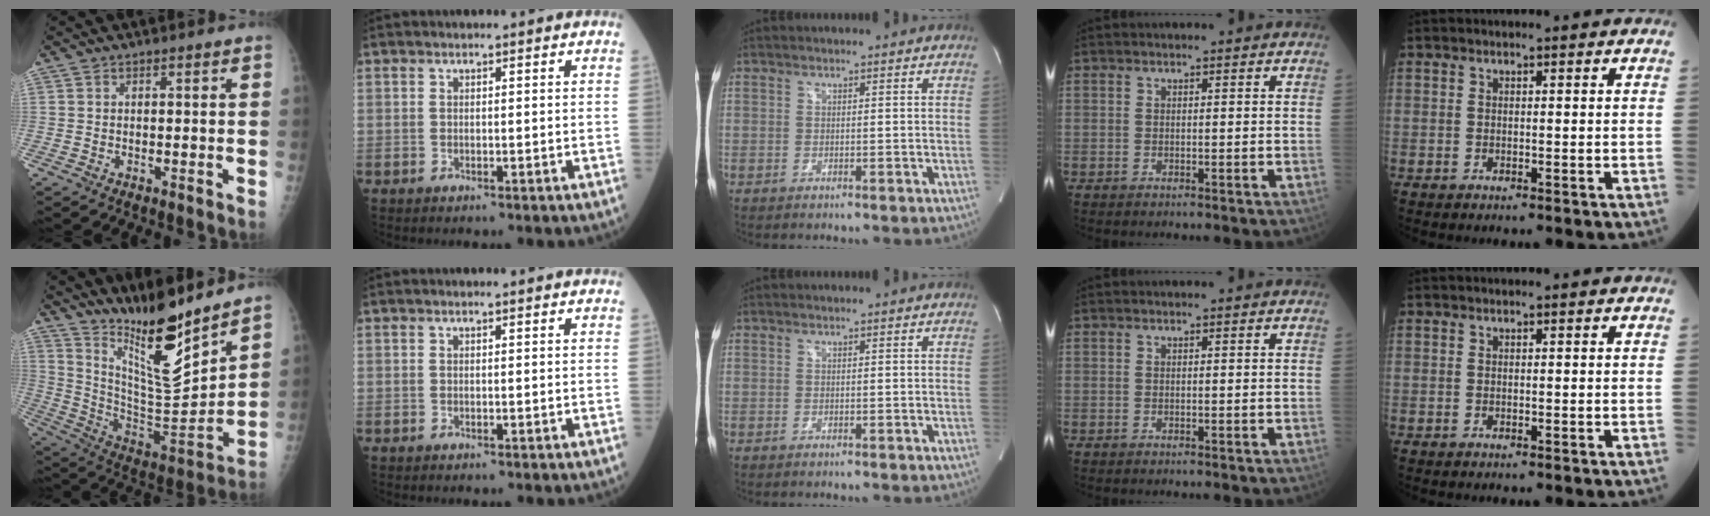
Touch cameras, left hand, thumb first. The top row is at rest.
{"thumb": {"total": 18.2, "force": [14.6, 2.5, 10.6], "torque": [-0.141, -0.107, 0.266]}, "index": {"total": 1.8, "force": [1.7, 0.2, 0.6], "torque": [-0.012, 0.009, 0.016]}}